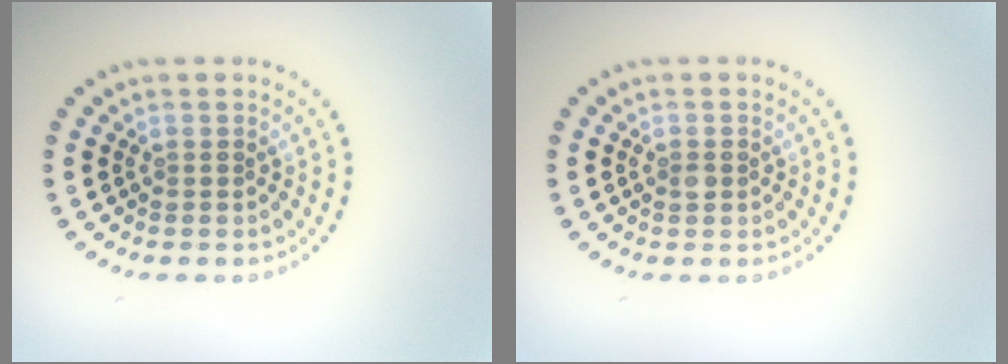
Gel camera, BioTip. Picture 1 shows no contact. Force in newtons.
{"total": 0.9, "press": 0.9, "slide": 0.0}